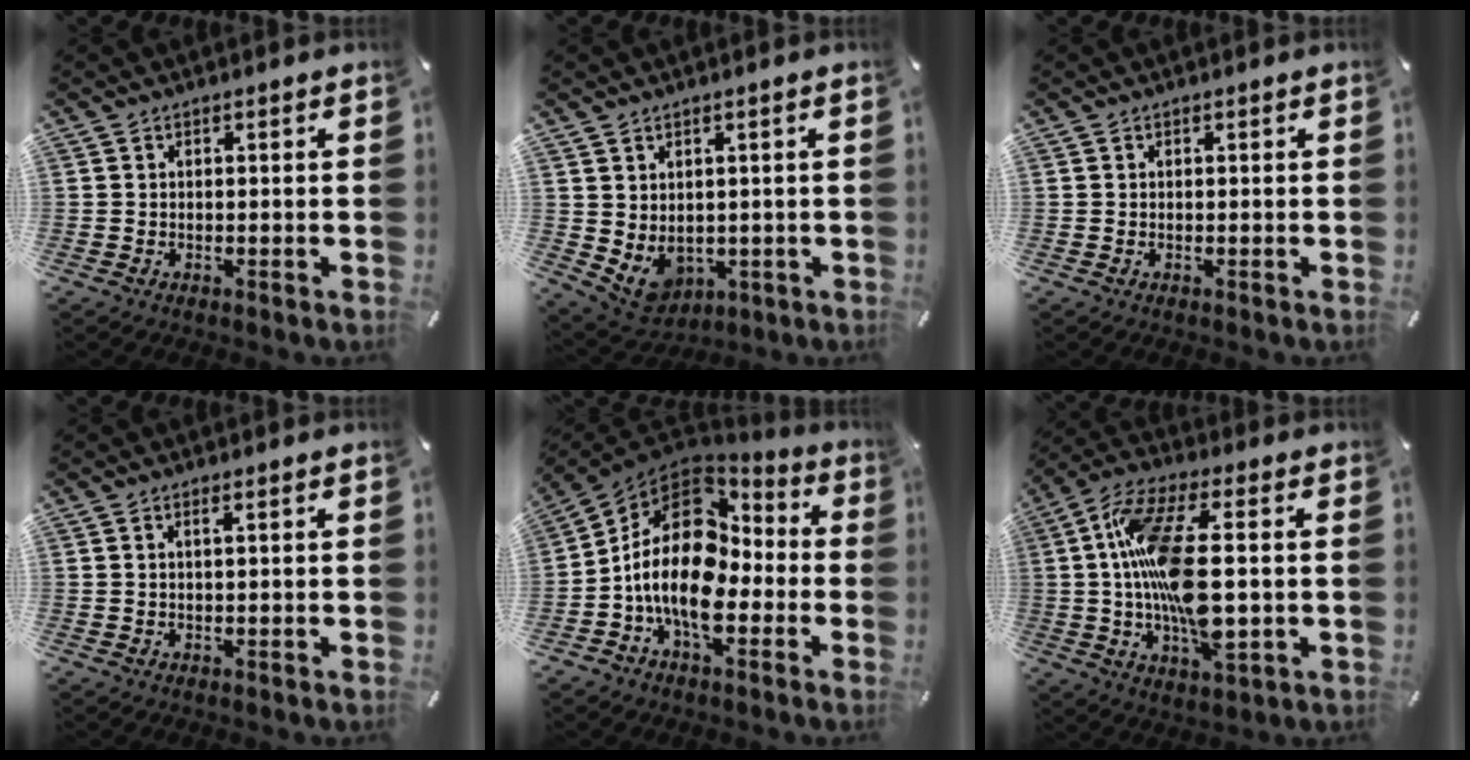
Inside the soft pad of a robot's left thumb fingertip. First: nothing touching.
{"total": 5.7, "force": [1.1, 5.1, 2.3], "torque": [-0.069, -0.018, 0.024]}
{"total": 0.0}
{"total": 1.4, "force": [0.5, 0.1, 1.3], "torque": [-0.026, 0.001, 0.008]}
{"total": 18.4, "force": [-3.5, 12.1, 13.5], "torque": [-0.265, 0.010, -0.061]}
{"total": 18.4, "force": [0.5, 7.0, 17.0], "torque": [-0.351, -0.007, 0.003]}